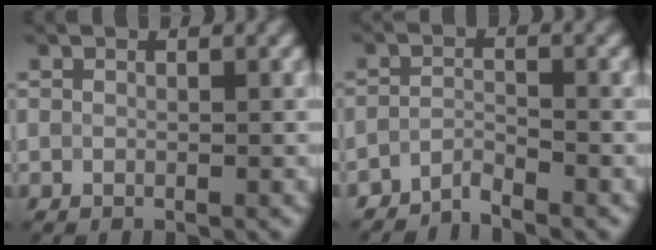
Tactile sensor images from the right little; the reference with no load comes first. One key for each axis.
{"total": 2.4, "fx": -2.3, "fy": -0.3, "fz": -0.5, "tx": 0.007, "ty": 0.001, "tz": -0.049}